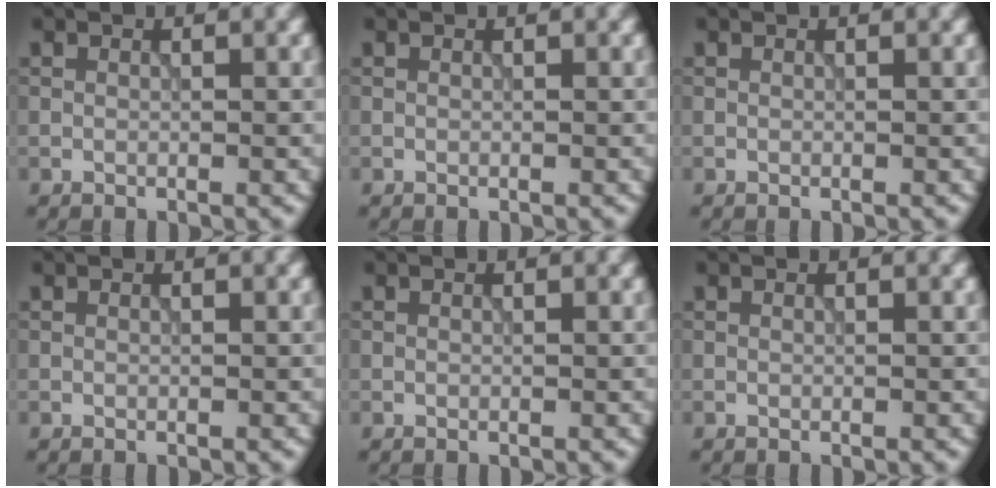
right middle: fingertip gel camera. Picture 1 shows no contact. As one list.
[{"total": 0.0}, {"total": 0.0}, {"total": 0.0}, {"total": 0.0}, {"total": 0.0}]